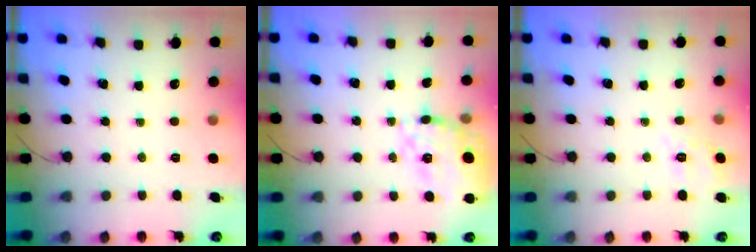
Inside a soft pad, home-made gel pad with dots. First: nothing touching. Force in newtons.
{"total": 16.3, "press": 16.2, "slide": 1.4}
{"total": 2.7, "press": 2.1, "slide": 1.7}